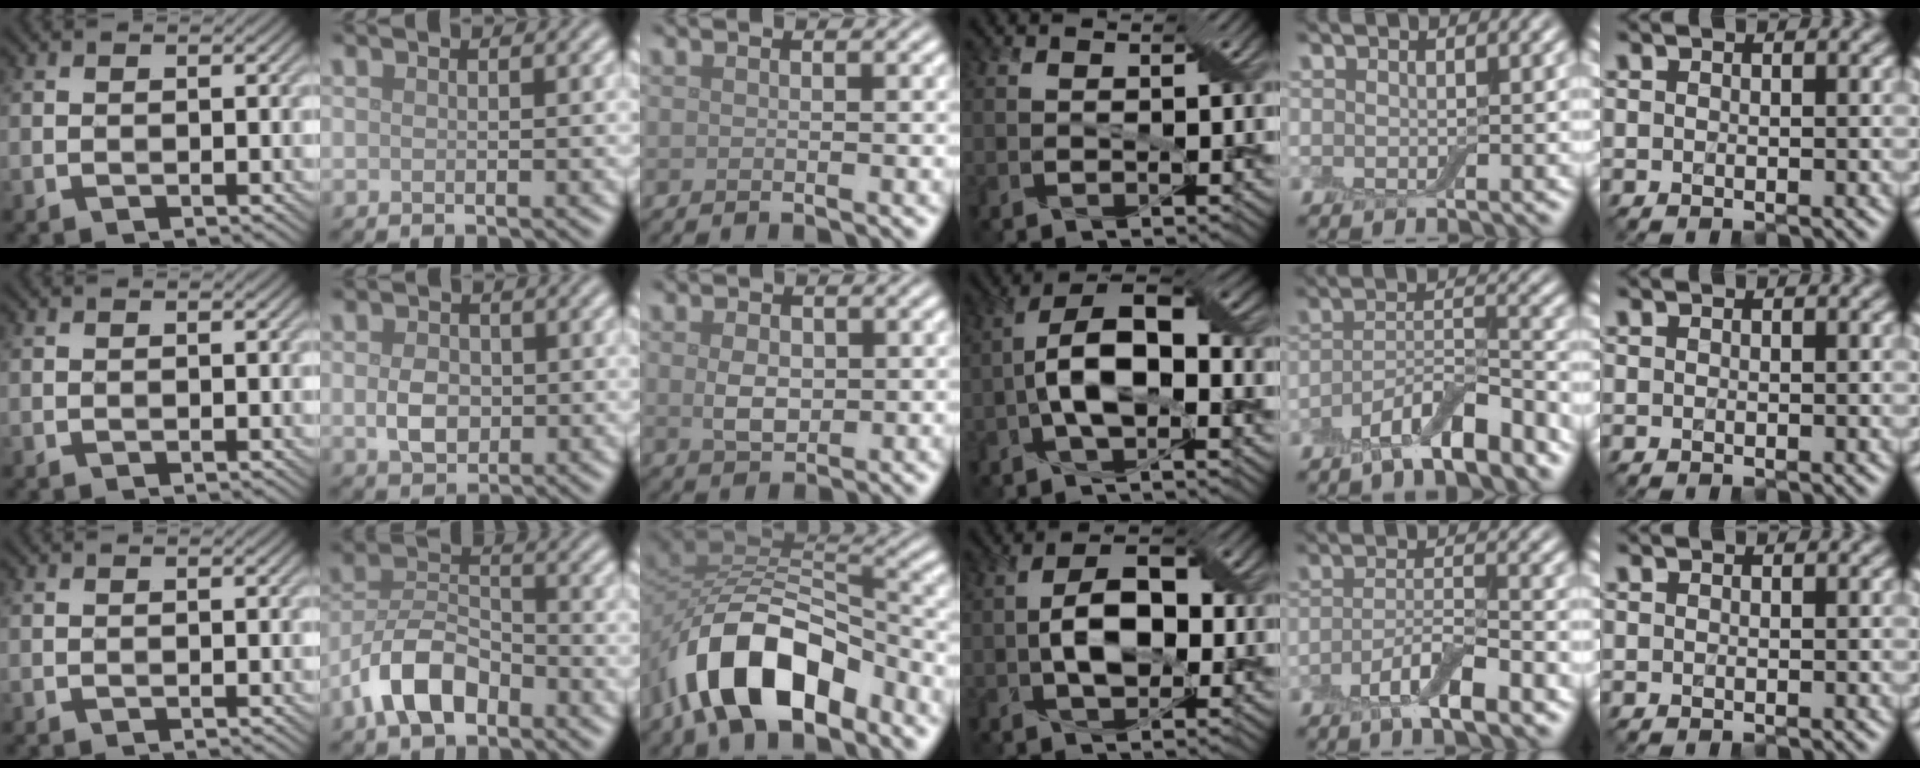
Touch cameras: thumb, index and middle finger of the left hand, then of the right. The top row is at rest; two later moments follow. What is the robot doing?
{"motion": "fold", "object": "apron"}